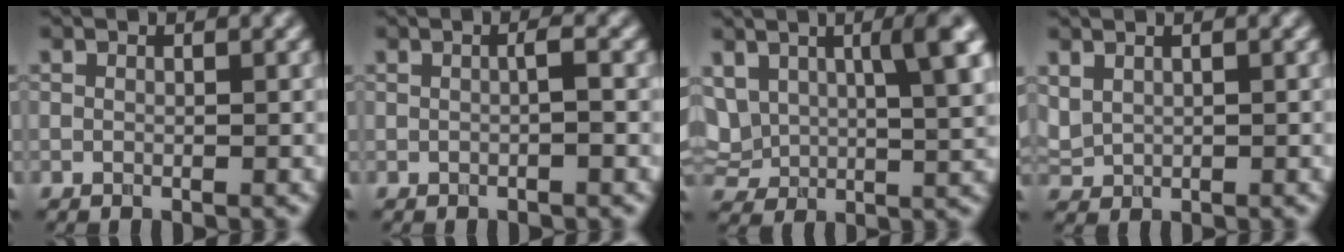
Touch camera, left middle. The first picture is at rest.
{"total": 0.9, "force": [-0.3, 0.0, 0.9], "torque": [-0.016, 0.007, -0.001]}
{"total": 8.1, "force": [3.1, 3.8, 6.4], "torque": [-0.138, 0.007, 0.072]}
{"total": 0.8, "force": [0.8, 0.3, 0.1], "torque": [-0.017, 0.004, 0.035]}